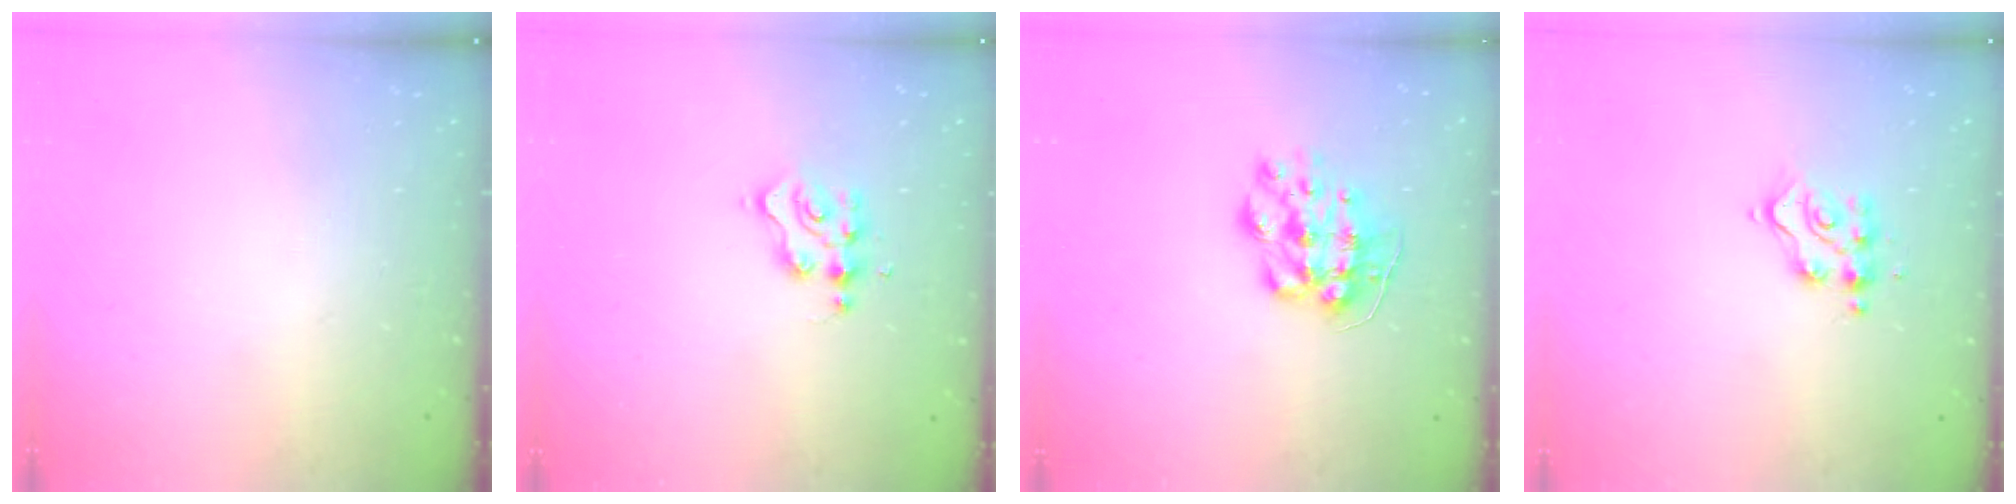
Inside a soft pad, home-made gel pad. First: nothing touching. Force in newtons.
{"total": 2.7, "press": 2.7, "slide": 0.4}
{"total": 9.4, "press": 9.4, "slide": 0.0}
{"total": 8.9, "press": 8.9, "slide": 0.7}